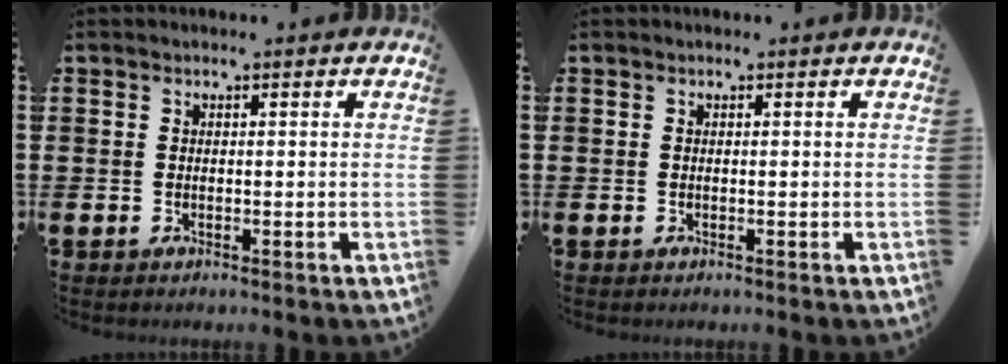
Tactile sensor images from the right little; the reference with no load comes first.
{"total": 0.0}